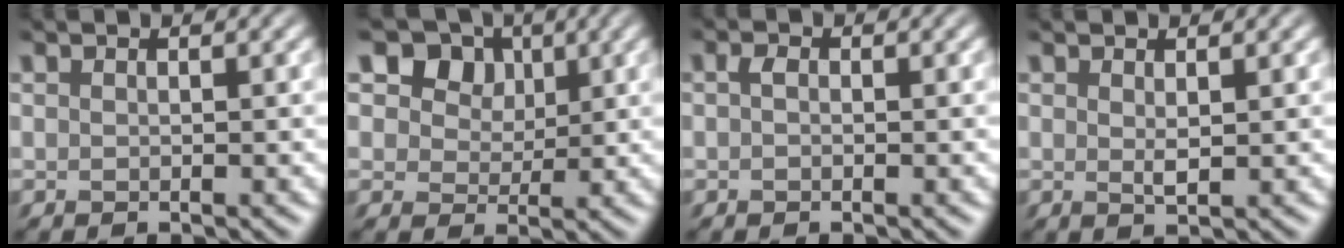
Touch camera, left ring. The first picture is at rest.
{"total": 9.2, "force": [4.2, 7.0, 4.3], "torque": [-0.073, 0.001, 0.059]}
{"total": 0.9, "force": [-0.4, 0.6, 0.6], "torque": [-0.009, 0.000, -0.014]}
{"total": 0.9, "force": [0.7, 0.0, 0.6], "torque": [-0.007, -0.004, 0.009]}